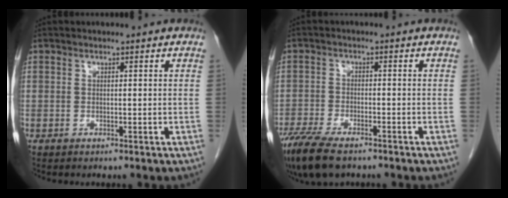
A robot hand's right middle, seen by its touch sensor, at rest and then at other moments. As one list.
[{"total": 9.6, "force": [-7.2, 2.9, 5.5], "torque": [-0.102, -0.020, -0.122]}]